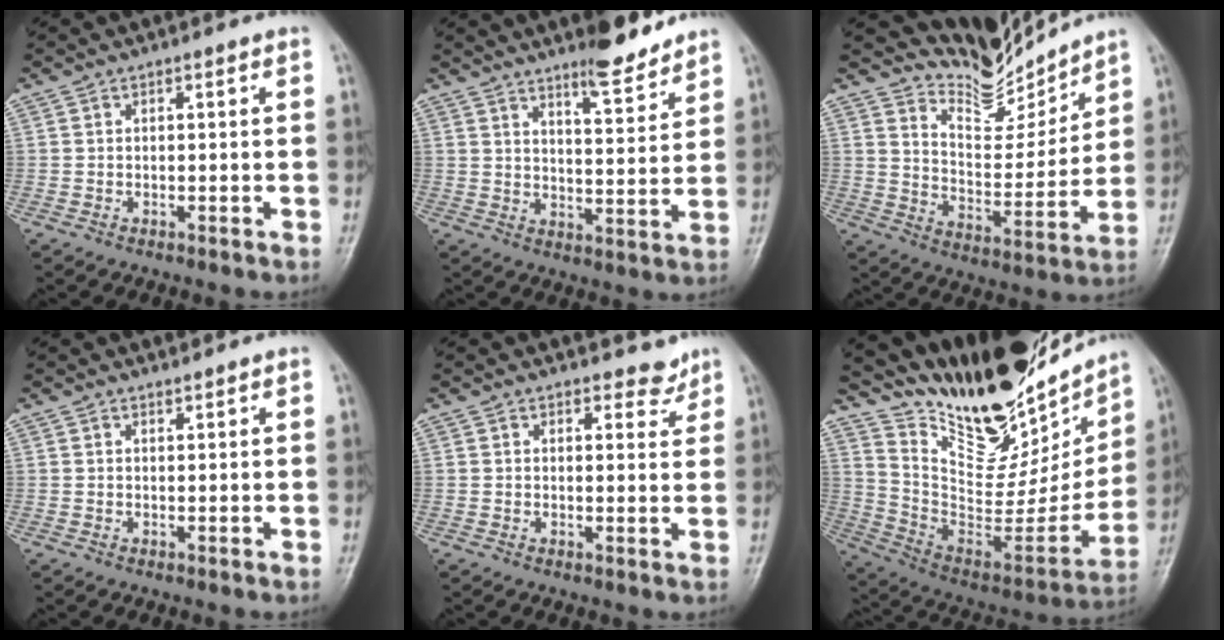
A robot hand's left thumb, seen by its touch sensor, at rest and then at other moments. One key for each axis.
{"total": 8.8, "fx": 7.2, "fy": 1.8, "fz": 4.6, "tx": -0.054, "ty": -0.061, "tz": 0.115}
{"total": 10.6, "fx": 10.4, "fy": 1.8, "fz": 0.2, "tx": 0.024, "ty": -0.094, "tz": 0.195}
{"total": 0.7, "fx": 0.7, "fy": 0.1, "fz": 0.0, "tx": -0.001, "ty": -0.008, "tz": 0.011}
{"total": 3.1, "fx": 2.8, "fy": 1.4, "fz": 0.4, "tx": 0.015, "ty": -0.022, "tz": 0.030}
{"total": 28.9, "fx": 22.9, "fy": 10.1, "fz": 14.4, "tx": -0.197, "ty": -0.109, "tz": 0.366}